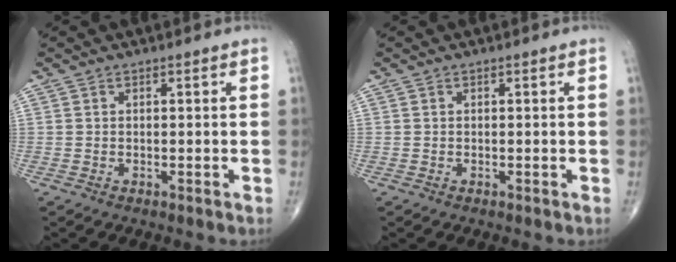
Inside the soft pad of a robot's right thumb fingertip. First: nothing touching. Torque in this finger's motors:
{"motor_torque": [-0.01, -0.01, -0.05, -0.01, 0.01]}